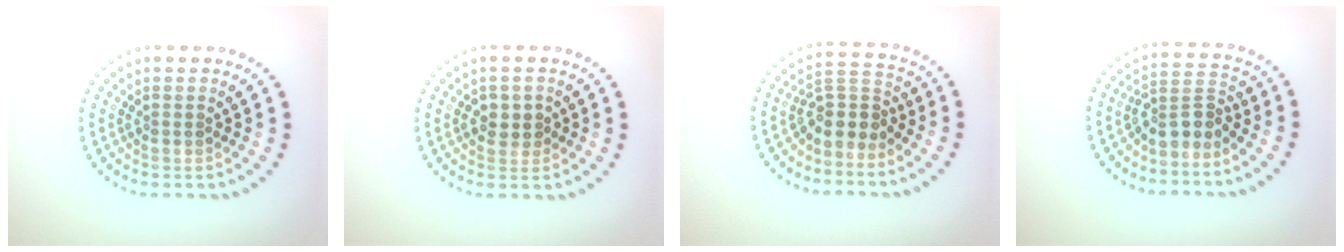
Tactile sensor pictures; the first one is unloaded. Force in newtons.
{"total": 2.0, "press": 2.0, "slide": 0.4}
{"total": 3.3, "press": 2.5, "slide": 2.1}
{"total": 3.0, "press": 2.2, "slide": 2.0}